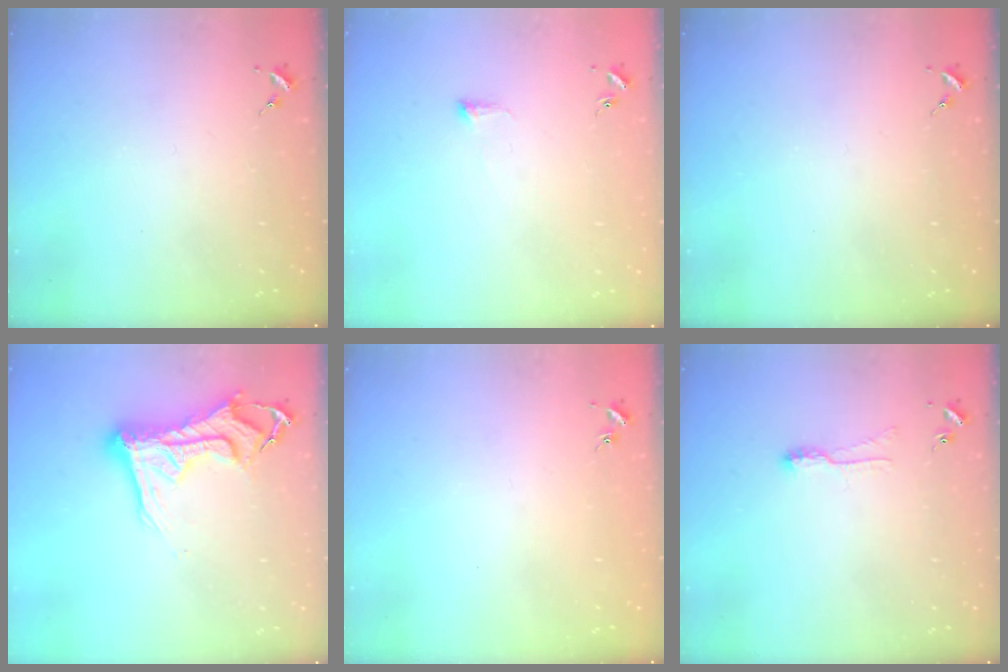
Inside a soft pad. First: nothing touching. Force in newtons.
{"total": 2.5, "press": 2.4, "slide": 0.5}
{"total": 0.0}
{"total": 16.2, "press": 16.1, "slide": 1.7}
{"total": 0.8, "press": 0.8, "slide": 0.2}
{"total": 7.1, "press": 7.1, "slide": 0.8}